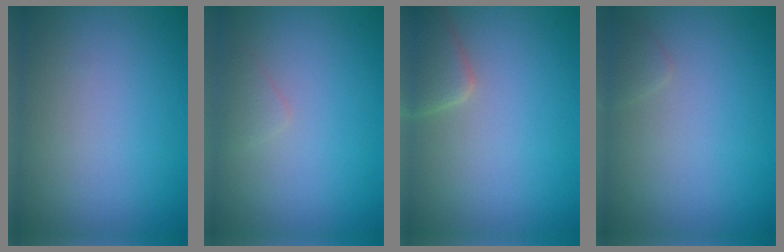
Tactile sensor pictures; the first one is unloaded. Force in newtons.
{"total": 0.9, "press": 0.9, "slide": 0.1}
{"total": 3.0, "press": 3.0, "slide": 0.2}
{"total": 0.8, "press": 0.8, "slide": 0.0}